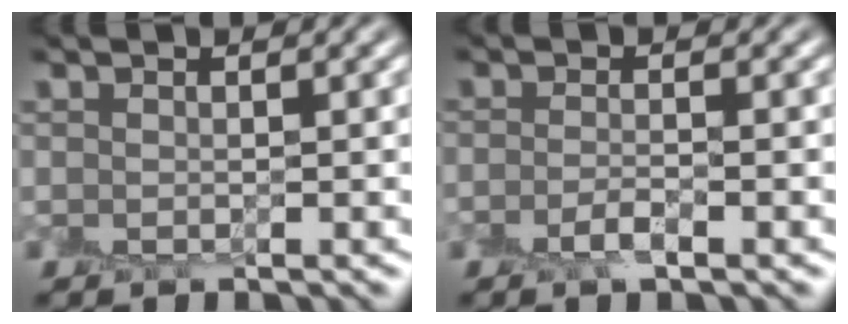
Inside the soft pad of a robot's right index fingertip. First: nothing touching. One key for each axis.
{"total": 1.6, "fx": -1.3, "fy": 0.1, "fz": 0.9, "tx": -0.018, "ty": -0.001, "tz": -0.031}